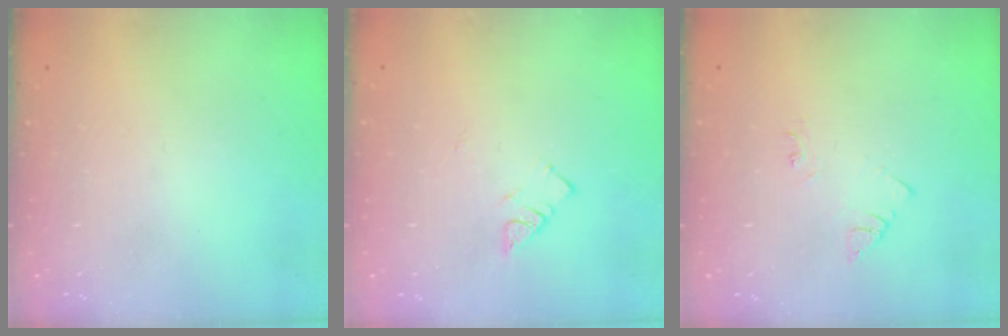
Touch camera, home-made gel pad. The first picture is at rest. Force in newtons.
{"total": 2.6, "press": 2.6, "slide": 0.4}
{"total": 2.9, "press": 2.9, "slide": 0.4}